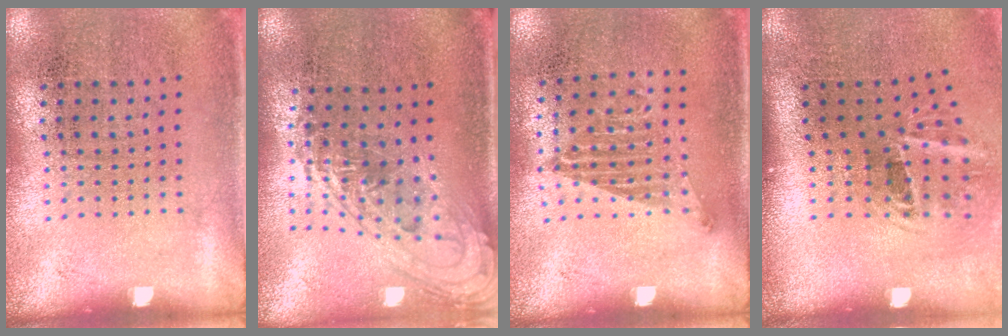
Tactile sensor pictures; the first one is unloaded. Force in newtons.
{"total": 1.5, "press": 1.3, "slide": 0.7}
{"total": 1.0, "press": 0.8, "slide": 0.6}
{"total": 2.0, "press": 1.2, "slide": 1.6}